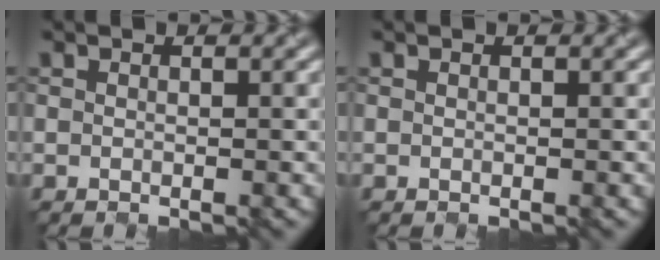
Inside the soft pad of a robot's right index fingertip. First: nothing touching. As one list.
[{"total": 0.0}]